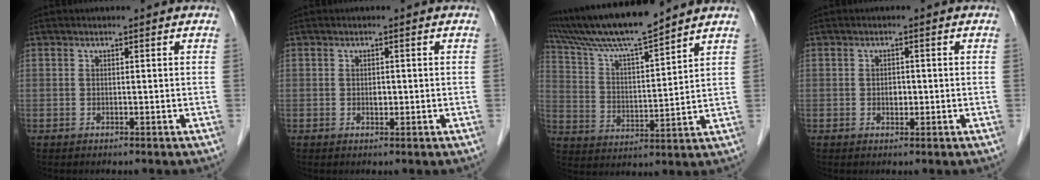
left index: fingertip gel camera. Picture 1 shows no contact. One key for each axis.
{"total": 0.9, "fx": -0.1, "fy": 0.6, "fz": 0.7, "tx": -0.013, "ty": 0.000, "tz": -0.001}
{"total": 13.3, "fx": 11.9, "fy": -0.6, "fz": 5.8, "tx": -0.116, "ty": 0.012, "tz": 0.218}
{"total": 1.4, "fx": -0.2, "fy": 1.0, "fz": 1.0, "tx": -0.017, "ty": 0.002, "tz": -0.002}